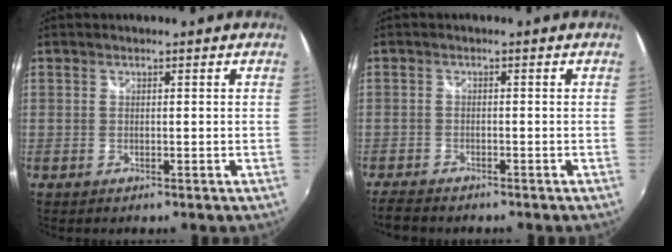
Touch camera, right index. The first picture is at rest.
{"total": 4.4, "force": [-4.1, 1.0, 1.3], "torque": [-0.042, -0.023, -0.075]}